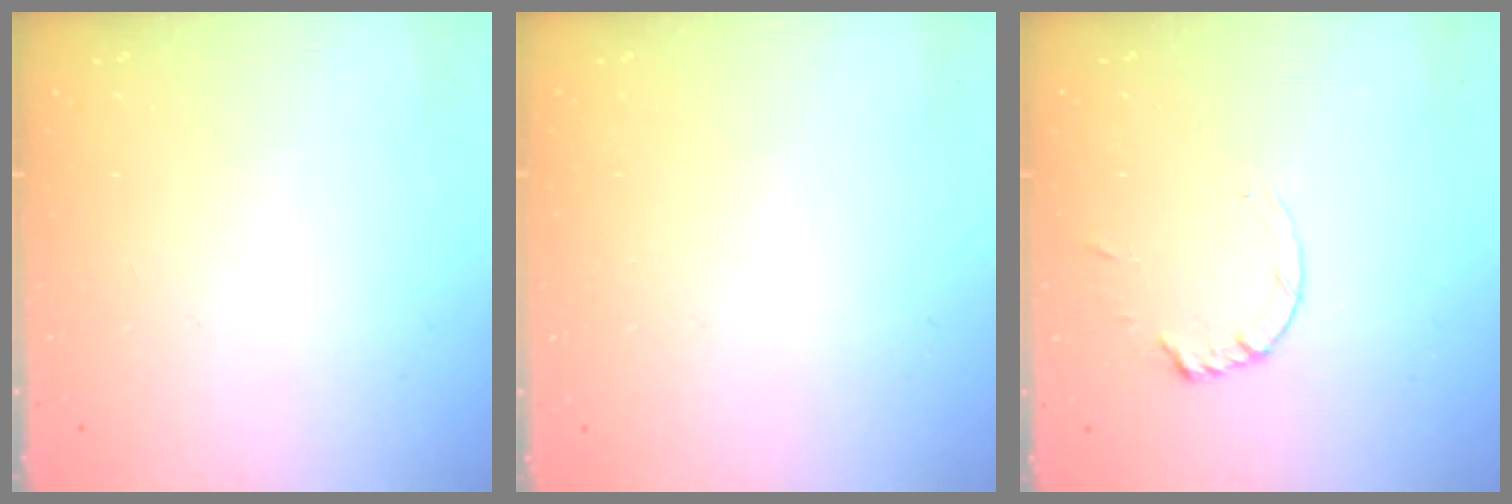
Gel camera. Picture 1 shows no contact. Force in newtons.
{"total": 2.5, "press": 2.5, "slide": 0.2}
{"total": 1.8, "press": 1.7, "slide": 0.2}